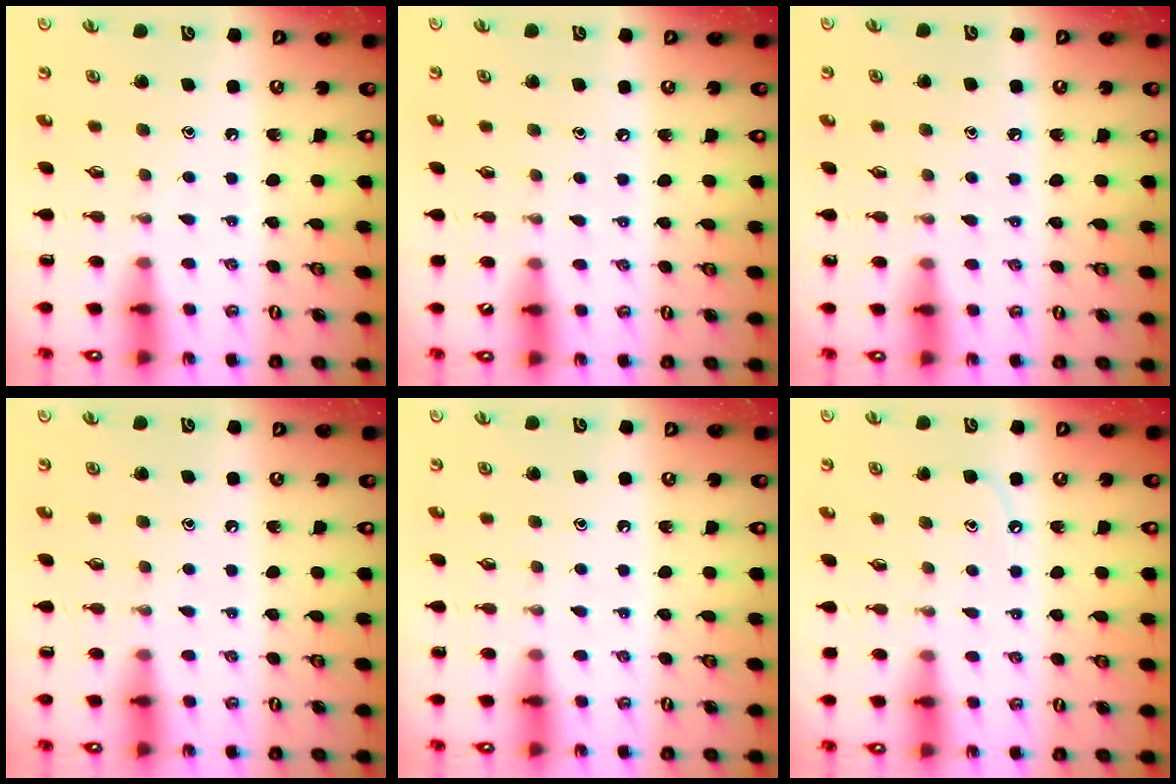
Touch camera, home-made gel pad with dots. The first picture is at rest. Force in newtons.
{"total": 2.5, "press": 2.4, "slide": 0.4}
{"total": 4.2, "press": 4.2, "slide": 0.6}
{"total": 0.0}
{"total": 0.0}
{"total": 4.4, "press": 4.3, "slide": 0.6}